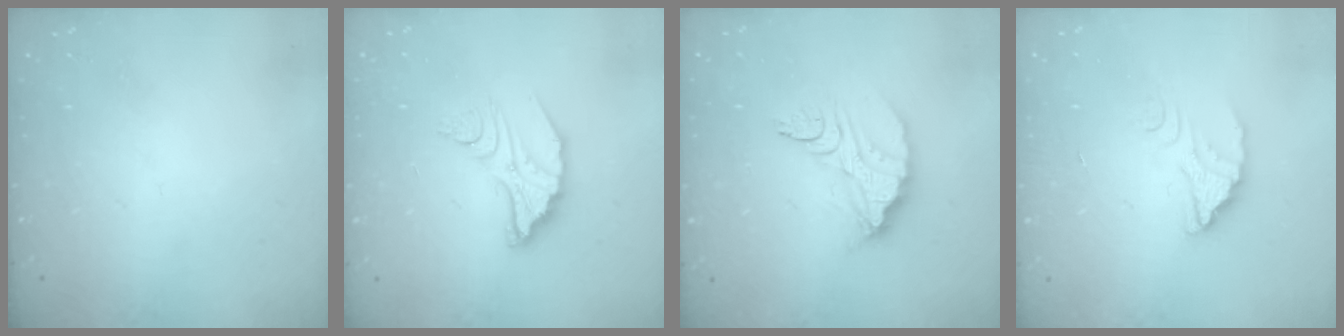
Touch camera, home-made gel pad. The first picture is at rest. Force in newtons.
{"total": 8.1, "press": 8.1, "slide": 0.7}
{"total": 10.4, "press": 10.4, "slide": 0.5}
{"total": 2.7, "press": 2.7, "slide": 0.1}